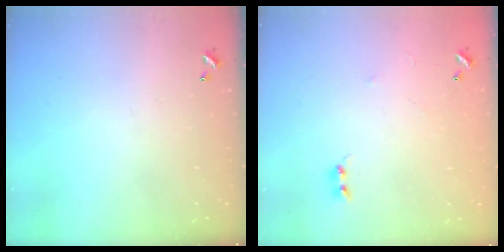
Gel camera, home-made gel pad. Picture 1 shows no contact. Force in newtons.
{"total": 5.4, "press": 5.4, "slide": 0.7}